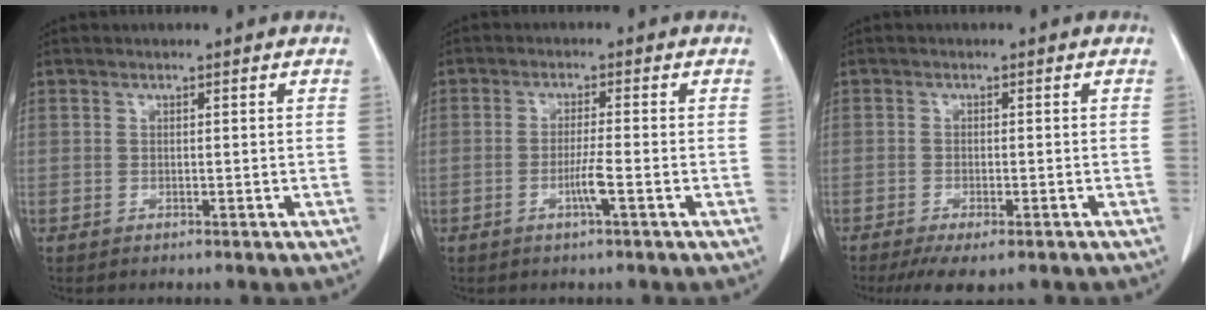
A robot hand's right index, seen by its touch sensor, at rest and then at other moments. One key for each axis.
{"total": 3.3, "fx": -1.3, "fy": -0.4, "fz": 3.0, "tx": -0.057, "ty": -0.005, "tz": -0.027}
{"total": 6.6, "fx": -4.9, "fy": 1.8, "fz": 4.0, "tx": -0.049, "ty": -0.011, "tz": -0.073}